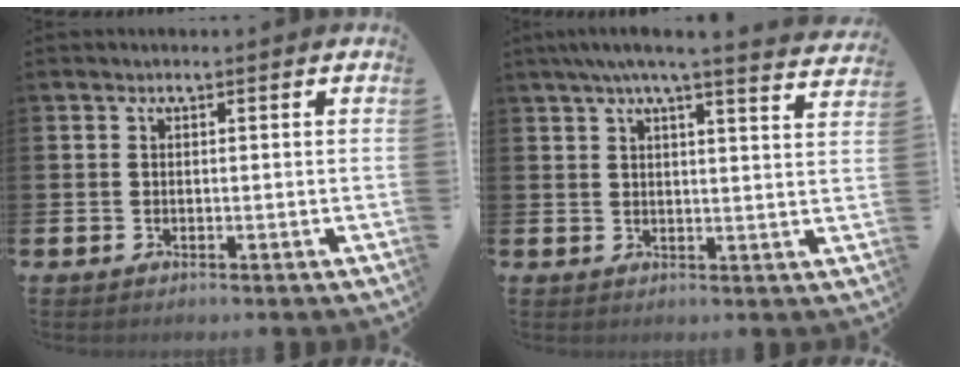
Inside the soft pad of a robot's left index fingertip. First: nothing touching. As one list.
[{"total": 5.0, "force": [4.4, -0.4, 2.3], "torque": [-0.046, -0.021, 0.072]}]